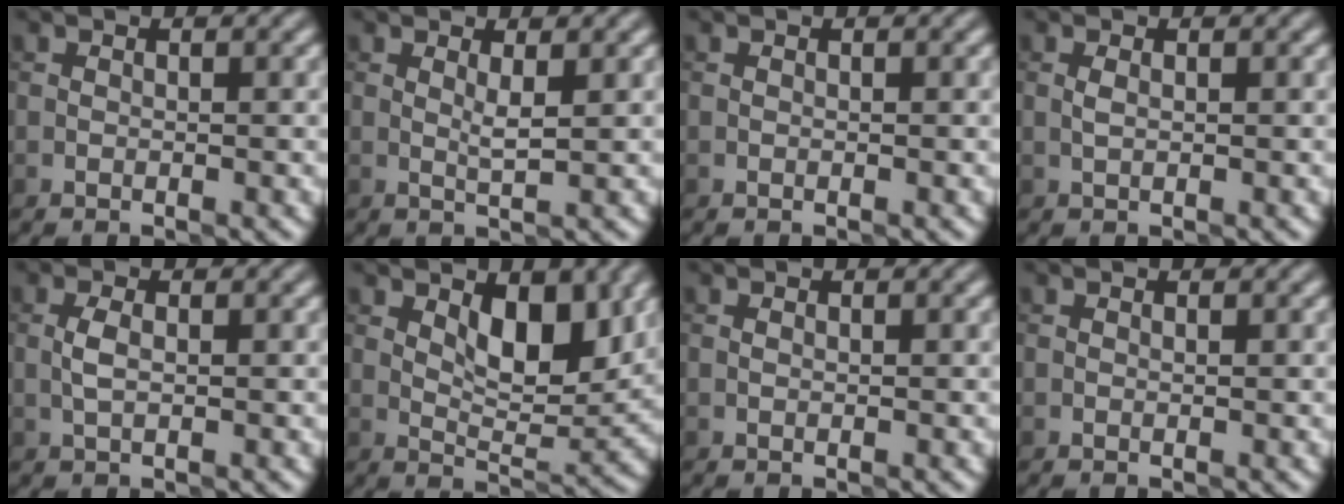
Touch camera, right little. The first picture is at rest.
{"total": 1.5, "force": [0.6, 0.0, 1.4], "torque": [-0.026, 0.003, 0.013]}
{"total": 0.0}
{"total": 0.6, "force": [0.2, 0.2, 0.5], "torque": [-0.012, 0.002, 0.003]}
{"total": 1.4, "force": [0.1, 0.5, 1.2], "torque": [-0.023, 0.005, 0.001]}
{"total": 5.8, "force": [2.0, 2.6, 4.8], "torque": [-0.071, -0.003, 0.038]}
{"total": 0.0}
{"total": 0.0}